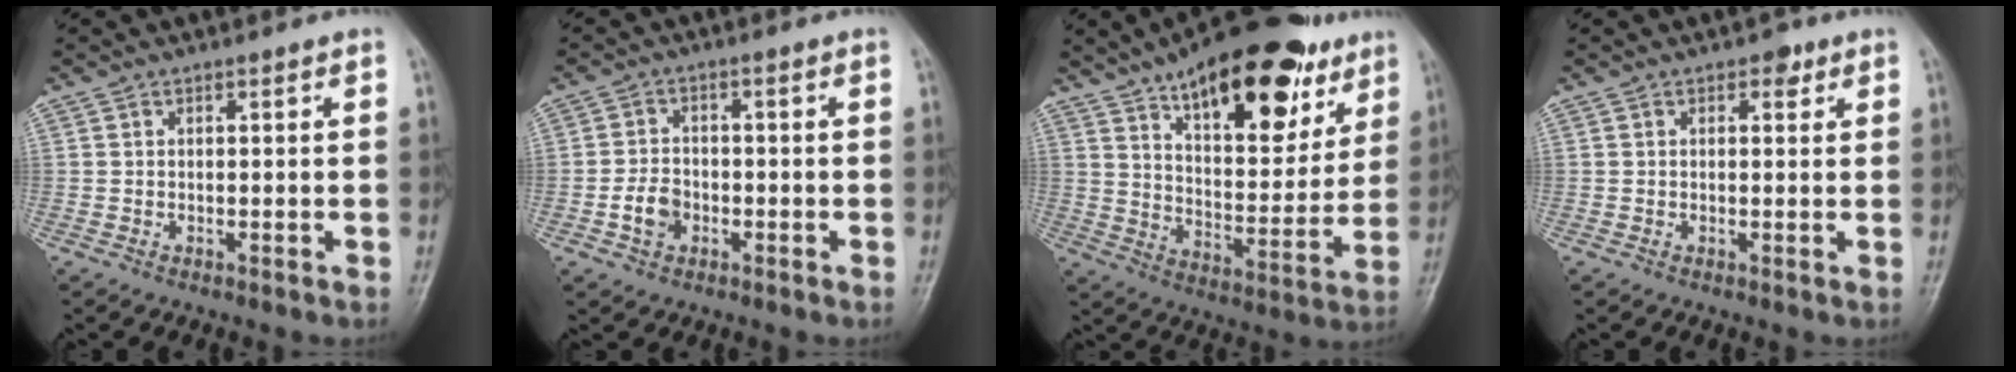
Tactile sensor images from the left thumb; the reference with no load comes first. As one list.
[{"total": 4.5, "force": [-1.6, 3.4, 2.5], "torque": [-0.036, 0.014, -0.032]}, {"total": 24.7, "force": [14.3, 10.7, 17.1], "torque": [-0.212, -0.043, 0.224]}, {"total": 1.9, "force": [1.0, 1.3, 1.1], "torque": [0.000, -0.001, 0.009]}]